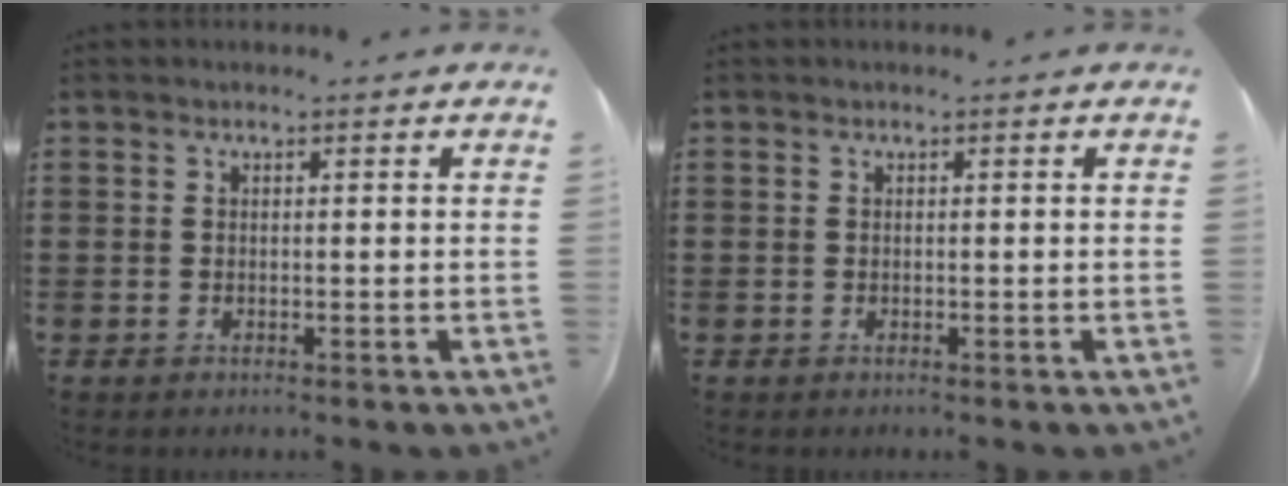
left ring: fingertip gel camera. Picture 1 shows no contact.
{"total": 0.0}